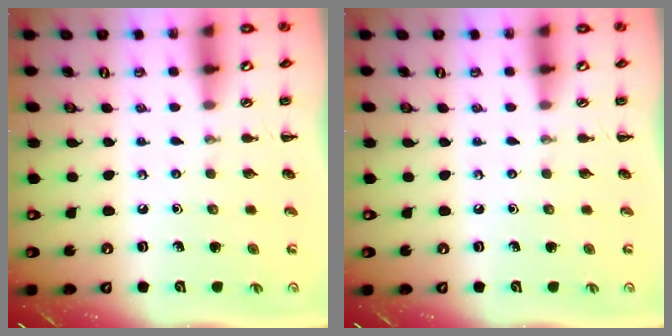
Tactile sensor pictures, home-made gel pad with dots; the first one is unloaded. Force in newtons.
{"total": 0.0}